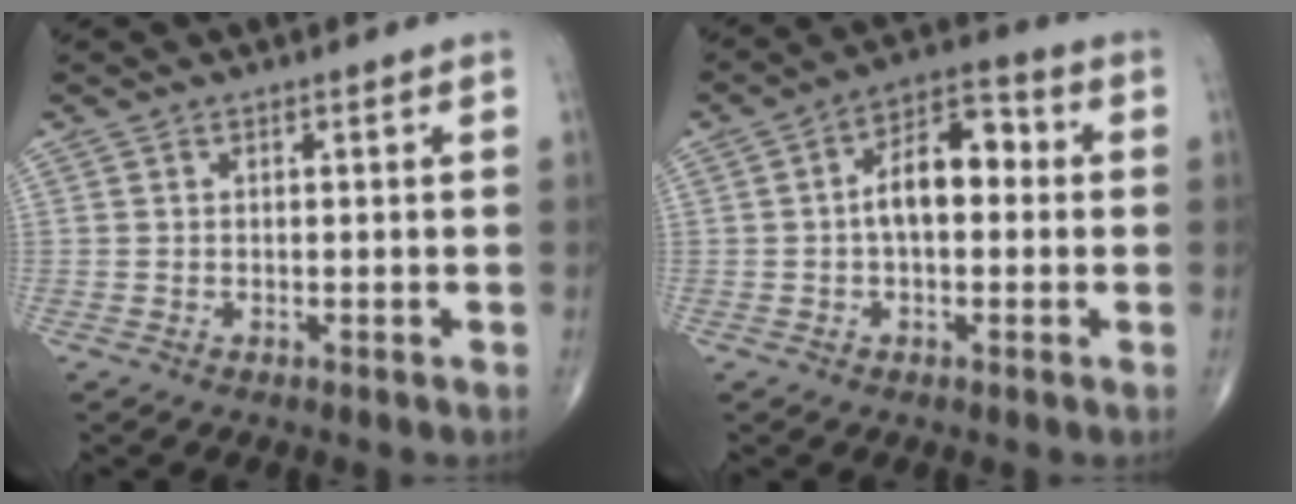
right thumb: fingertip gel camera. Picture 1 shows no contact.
{"total": 9.7, "force": [0.4, 5.4, 8.0], "torque": [-0.115, 0.032, -0.004]}